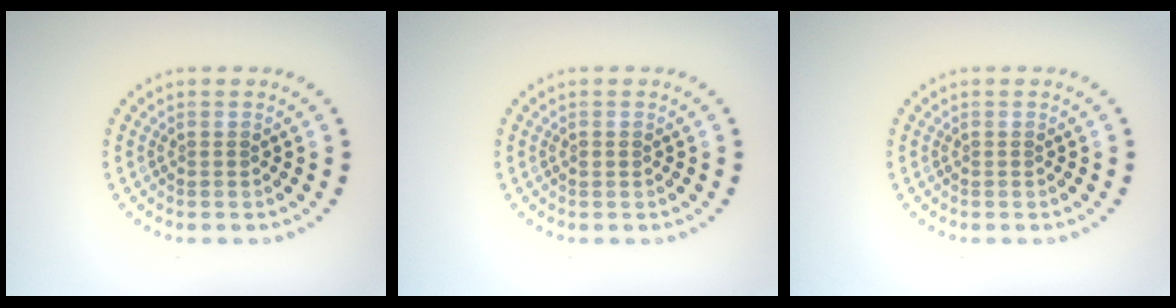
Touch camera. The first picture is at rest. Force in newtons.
{"total": 0.6, "press": 0.6, "slide": 0.1}
{"total": 0.0}